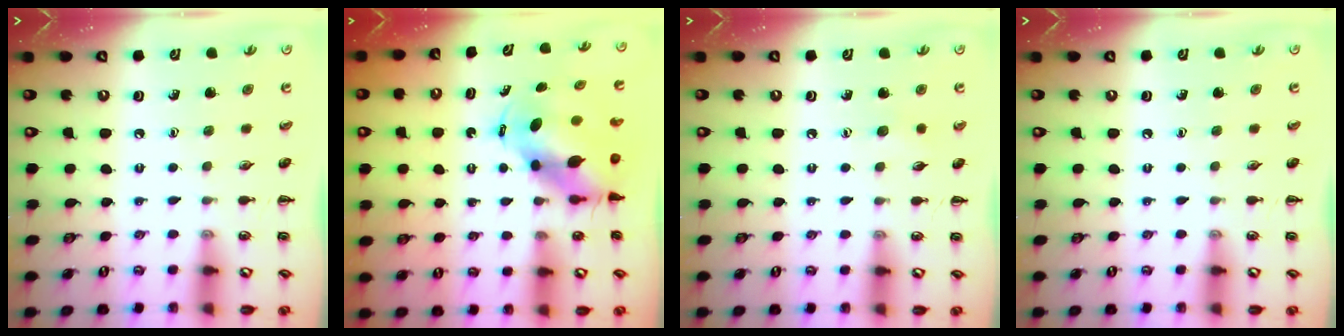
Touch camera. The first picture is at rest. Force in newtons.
{"total": 7.1, "press": 6.9, "slide": 1.8}
{"total": 3.1, "press": 3.0, "slide": 0.6}
{"total": 0.0}